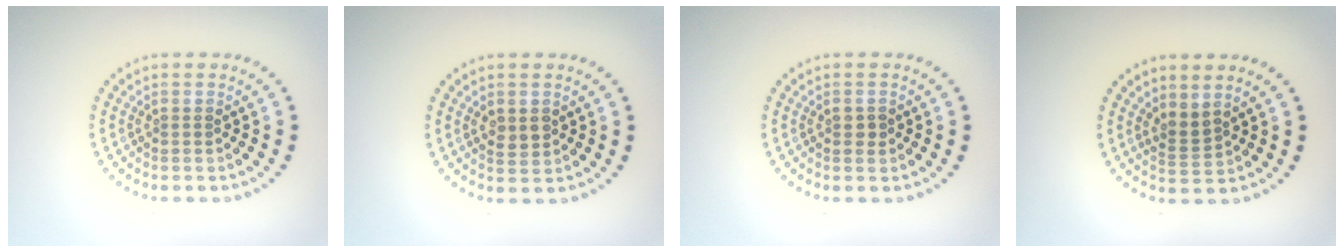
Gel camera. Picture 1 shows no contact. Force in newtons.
{"total": 1.6, "press": 1.6, "slide": 0.1}
{"total": 1.0, "press": 1.0, "slide": 0.2}
{"total": 1.8, "press": 1.4, "slide": 1.1}